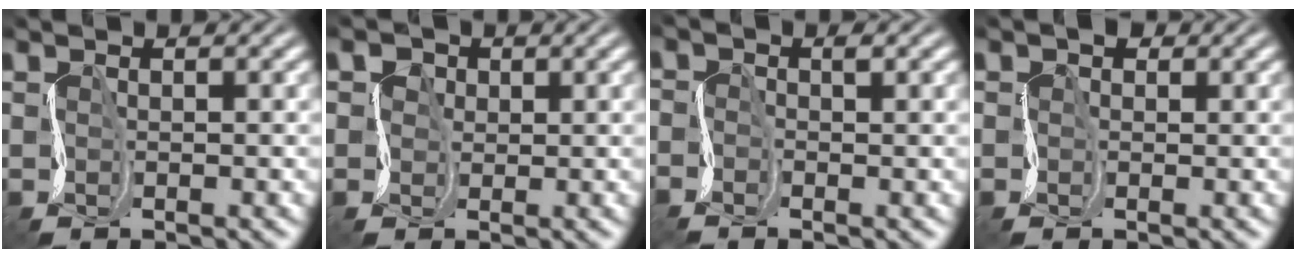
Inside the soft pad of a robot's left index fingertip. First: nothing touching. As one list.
[{"total": 1.1, "force": [-0.1, 1.1, -0.4], "torque": [-0.002, 0.000, -0.002]}, {"total": 1.5, "force": [-1.5, 0.0, 0.2], "torque": [-0.011, -0.002, -0.034]}, {"total": 0.8, "force": [0.1, 0.8, 0.1], "torque": [0.001, 0.002, -0.002]}]